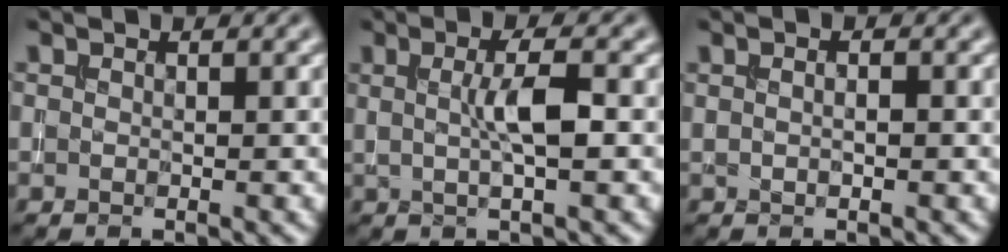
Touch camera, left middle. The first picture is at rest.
{"total": 3.1, "force": [0.3, 0.5, 3.0], "torque": [-0.055, 0.005, 0.003]}
{"total": 1.8, "force": [0.6, 0.9, 1.4], "torque": [0.001, 0.011, -0.010]}